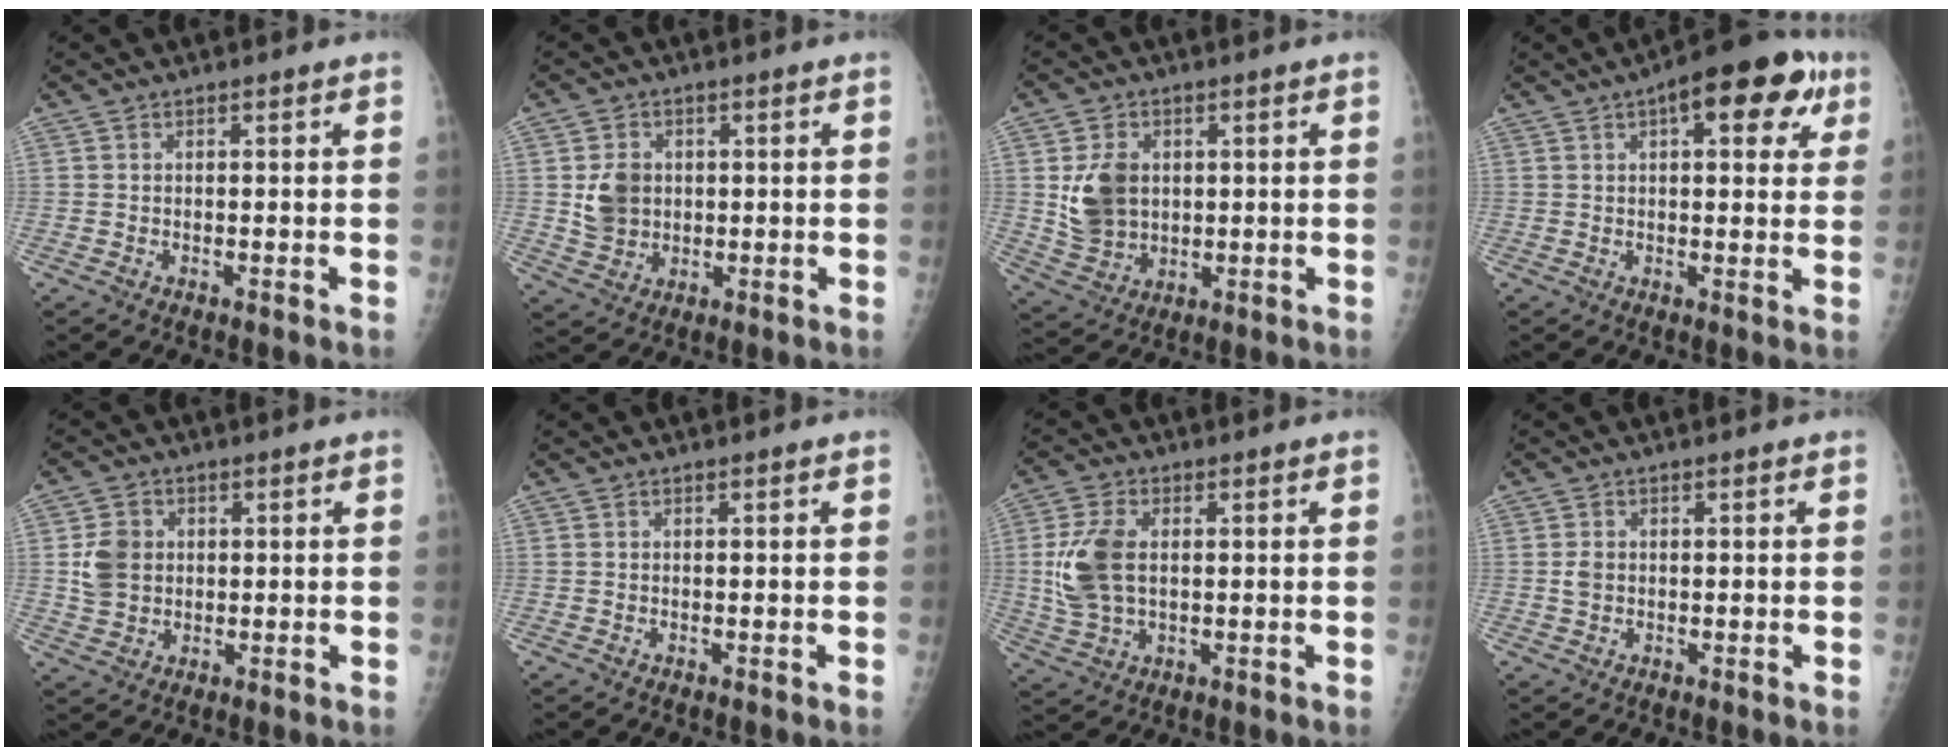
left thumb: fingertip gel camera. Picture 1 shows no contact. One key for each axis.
{"total": 6.4, "fx": 0.7, "fy": 5.5, "fz": 3.3, "tx": -0.036, "ty": -0.007, "tz": 0.020}
{"total": 10.6, "fx": 1.4, "fy": 8.0, "fz": 6.8, "tx": -0.101, "ty": -0.011, "tz": 0.040}
{"total": 13.6, "fx": 5.9, "fy": 5.8, "fz": 10.8, "tx": -0.100, "ty": 0.007, "tz": 0.068}
{"total": 6.2, "fx": 0.7, "fy": 5.4, "fz": 3.1, "tx": -0.040, "ty": 0.000, "tz": 0.016}
{"total": 0.0}
{"total": 9.5, "fx": 0.7, "fy": 5.9, "fz": 7.4, "tx": -0.159, "ty": 0.000, "tz": 0.021}
{"total": 1.7, "fx": 0.0, "fy": 1.4, "fz": 1.0, "tx": -0.014, "ty": 0.001, "tz": 0.001}